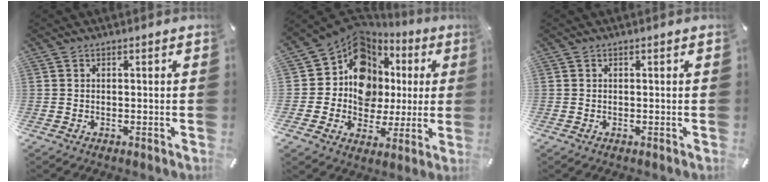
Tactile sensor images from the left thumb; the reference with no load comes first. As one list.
[{"total": 13.4, "force": [4.5, 11.5, 5.3], "torque": [-0.096, -0.058, 0.083]}, {"total": 0.0}]